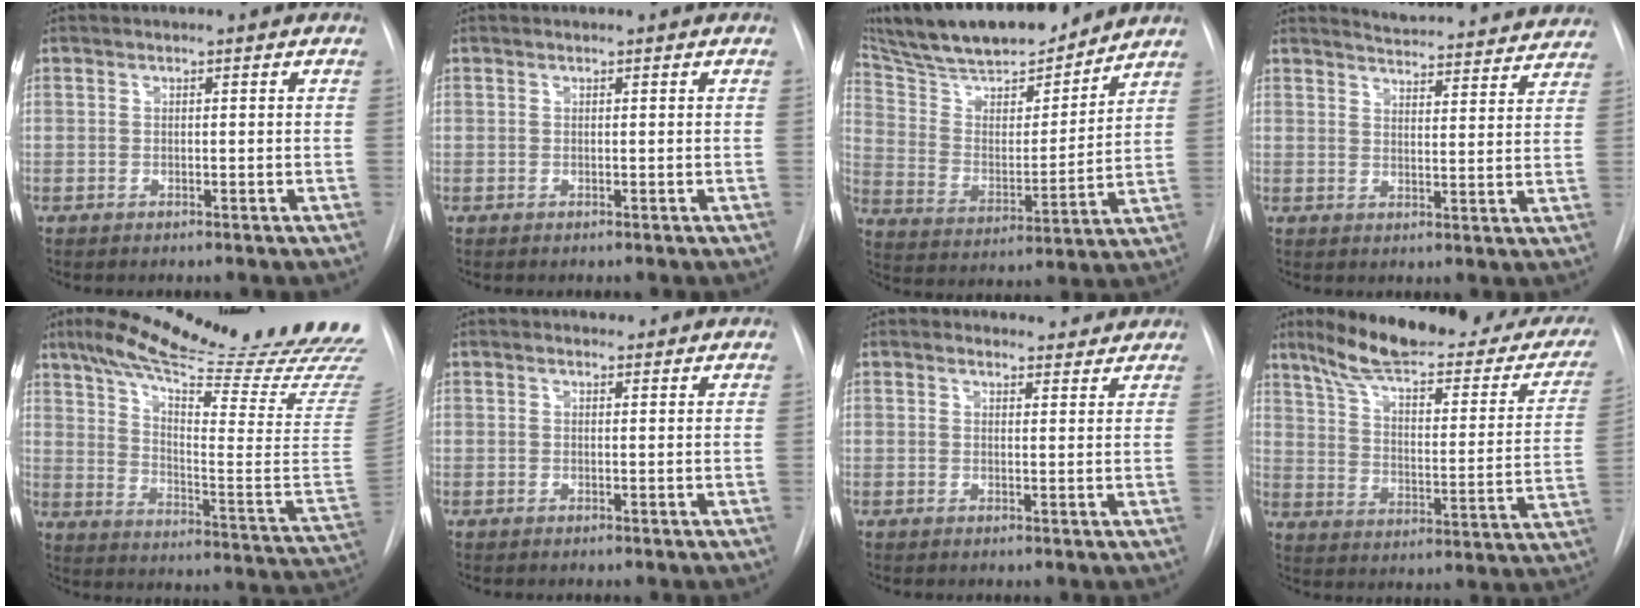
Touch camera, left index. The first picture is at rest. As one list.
[{"total": 0.0}, {"total": 22.1, "force": [19.3, 4.5, 9.8], "torque": [-0.173, 0.013, 0.312]}, {"total": 17.8, "force": [17.2, 2.4, 3.8], "torque": [-0.042, -0.034, 0.198]}, {"total": 33.0, "force": [27.0, 1.2, 18.9], "torque": [-0.235, -0.090, 0.359]}, {"total": 1.8, "force": [1.7, 0.6, 0.2], "torque": [-0.006, 0.010, 0.022]}, {"total": 3.7, "force": [3.5, 1.4, -0.2], "torque": [0.007, 0.000, 0.033]}, {"total": 26.8, "force": [22.1, 6.3, 13.9], "torque": [-0.188, -0.022, 0.289]}]